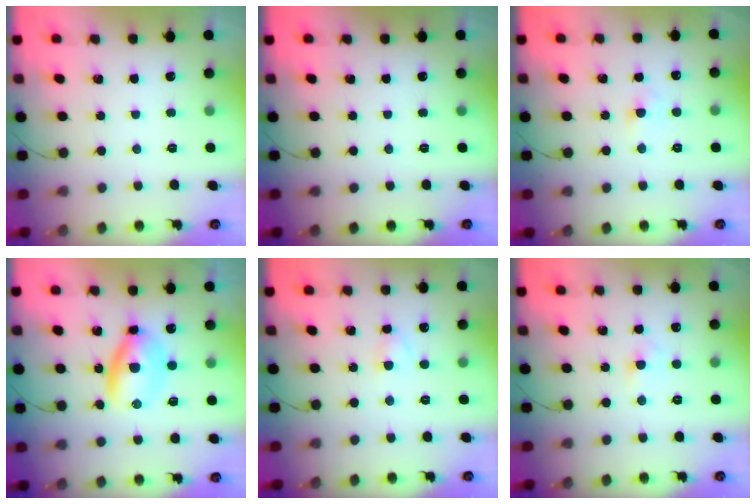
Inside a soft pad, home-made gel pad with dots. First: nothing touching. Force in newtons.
{"total": 0.0}
{"total": 2.4, "press": 2.2, "slide": 0.9}
{"total": 6.1, "press": 6.0, "slide": 1.2}
{"total": 2.6, "press": 2.3, "slide": 1.0}
{"total": 2.4, "press": 2.2, "slide": 0.9}